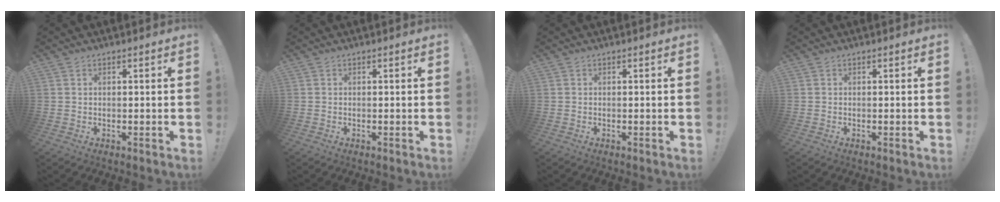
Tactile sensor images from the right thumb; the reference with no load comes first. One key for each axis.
{"total": 0.0}
{"total": 0.0}
{"total": 0.0}